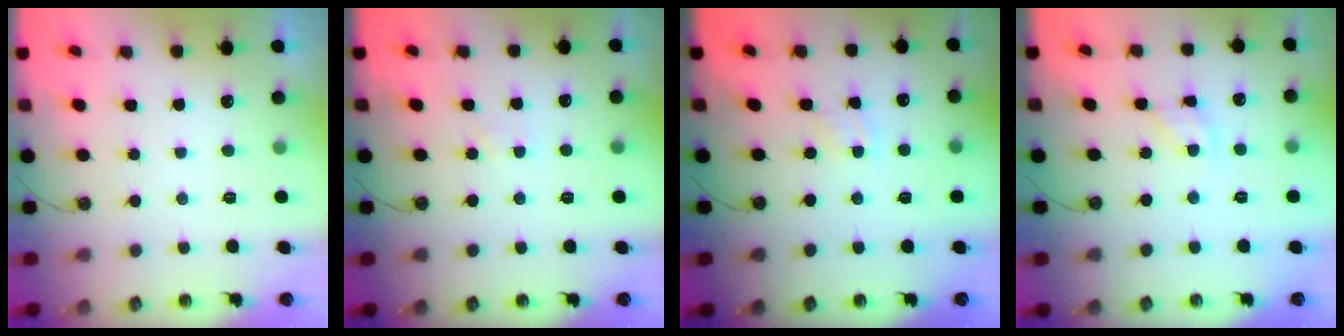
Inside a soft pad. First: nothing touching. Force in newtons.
{"total": 3.0, "press": 2.9, "slide": 0.4}
{"total": 2.0, "press": 2.0, "slide": 0.4}
{"total": 9.0, "press": 9.0, "slide": 0.5}